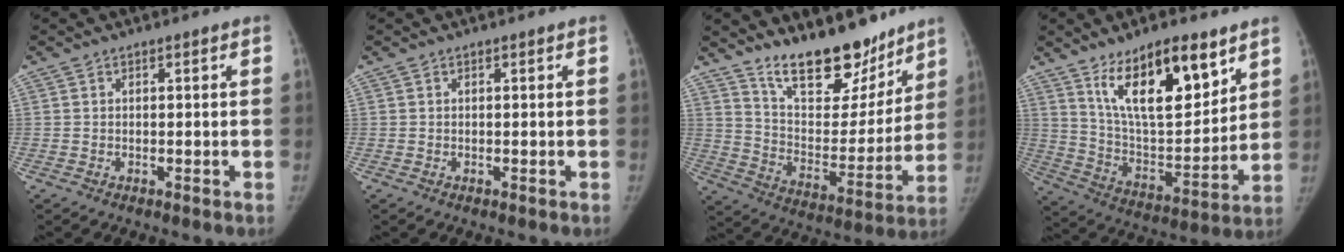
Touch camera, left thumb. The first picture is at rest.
{"total": 0.0}
{"total": 20.3, "force": [15.8, 8.2, 9.8], "torque": [-0.096, -0.107, 0.258]}
{"total": 19.4, "force": [11.4, 7.4, 13.8], "torque": [-0.185, -0.063, 0.210]}